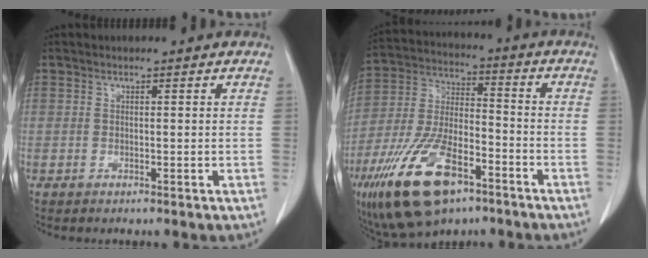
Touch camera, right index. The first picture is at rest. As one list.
[{"total": 17.6, "force": [-10.0, 7.2, 12.6], "torque": [-0.270, -0.010, -0.178]}]